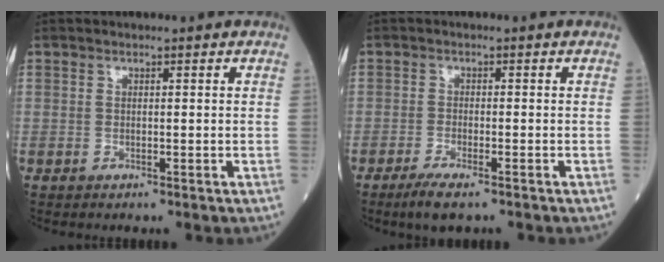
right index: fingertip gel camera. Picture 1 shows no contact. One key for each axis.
{"total": 4.3, "fx": -3.1, "fy": 0.7, "fz": 2.9, "tx": -0.055, "ty": -0.009, "tz": -0.052}